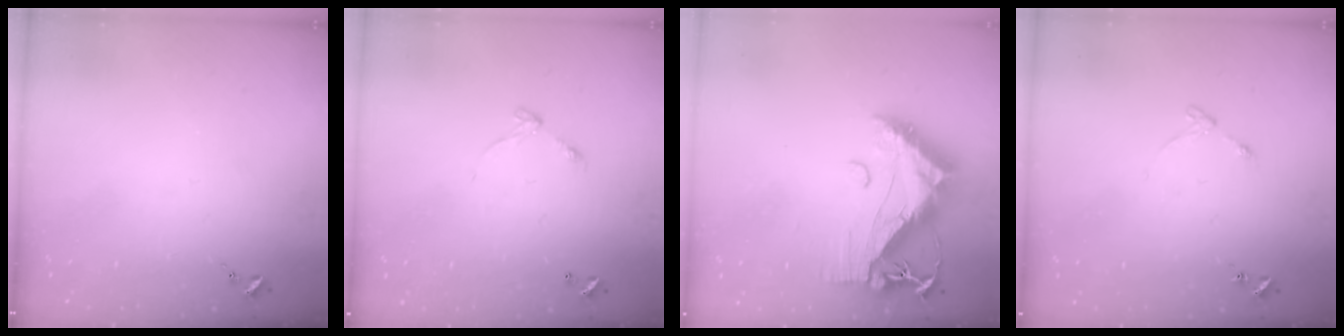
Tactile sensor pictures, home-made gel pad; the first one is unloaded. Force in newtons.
{"total": 5.6, "press": 5.6, "slide": 0.5}
{"total": 19.1, "press": 19.0, "slide": 1.6}
{"total": 4.3, "press": 4.2, "slide": 0.5}